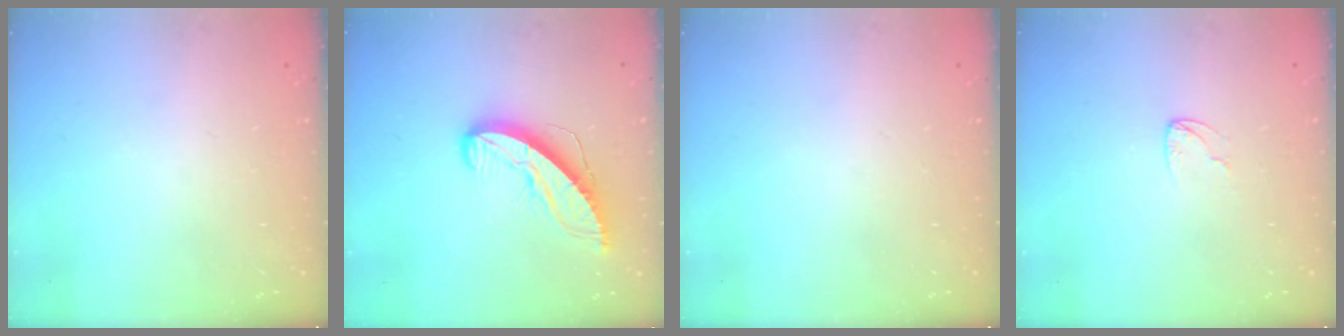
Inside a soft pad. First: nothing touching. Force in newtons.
{"total": 10.6, "press": 10.6, "slide": 0.8}
{"total": 0.0}
{"total": 3.4, "press": 3.4, "slide": 0.3}